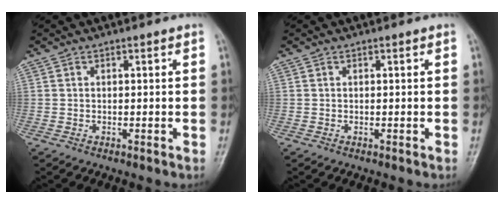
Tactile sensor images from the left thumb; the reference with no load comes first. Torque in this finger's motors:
{"motor_torque": [-0.01, 0.04, -0.13, -0.06, 0.00]}